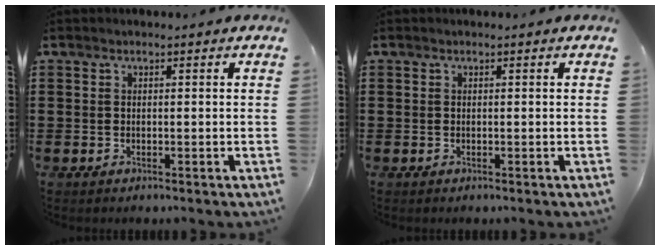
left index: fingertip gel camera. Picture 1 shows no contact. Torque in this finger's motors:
{"motor_torque": [0.00, 0.00, -0.01, 0.00]}